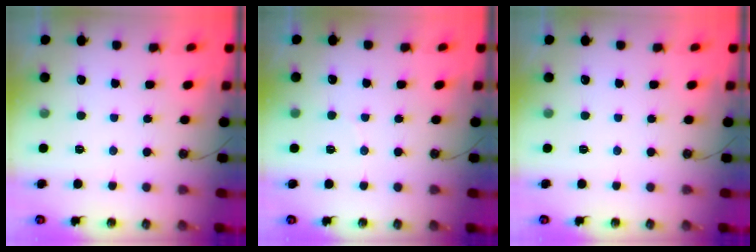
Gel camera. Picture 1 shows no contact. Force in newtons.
{"total": 2.9, "press": 2.9, "slide": 0.3}
{"total": 0.0}